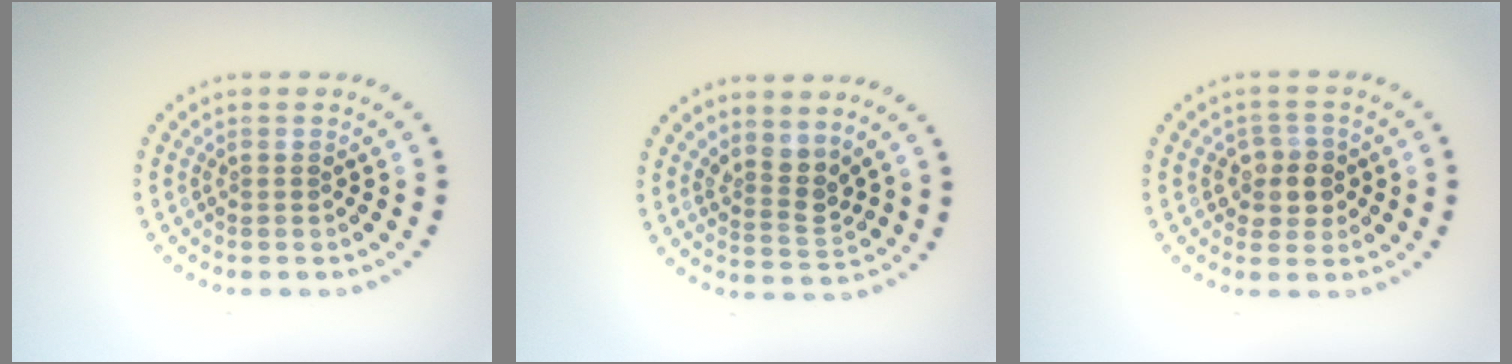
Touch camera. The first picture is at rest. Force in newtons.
{"total": 2.5, "press": 1.9, "slide": 1.6}
{"total": 2.6, "press": 2.4, "slide": 1.1}